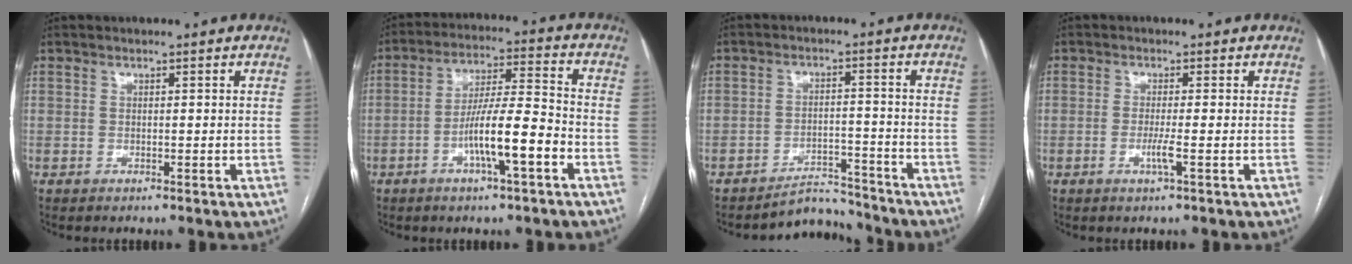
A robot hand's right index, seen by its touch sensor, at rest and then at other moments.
{"total": 10.5, "force": [-4.1, 1.0, 9.6], "torque": [-0.174, 0.009, -0.070]}
{"total": 6.9, "force": [-6.7, 1.5, -1.0], "torque": [0.026, 0.041, -0.100]}
{"total": 2.3, "force": [-0.7, -0.3, 2.2], "torque": [-0.046, -0.005, -0.015]}